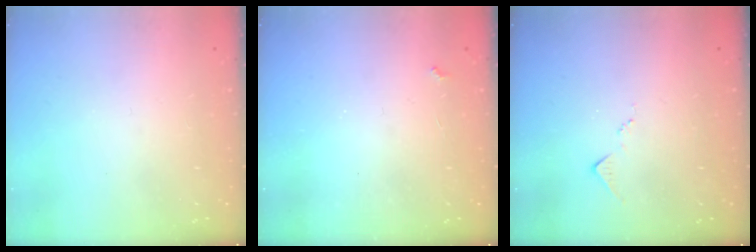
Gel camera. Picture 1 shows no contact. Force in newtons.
{"total": 2.6, "press": 2.6, "slide": 0.5}
{"total": 7.0, "press": 7.0, "slide": 0.3}